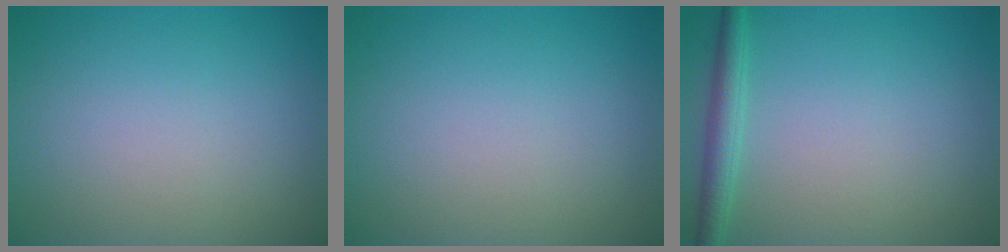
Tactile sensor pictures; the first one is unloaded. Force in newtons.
{"total": 0.0}
{"total": 2.3, "press": 2.3, "slide": 0.1}